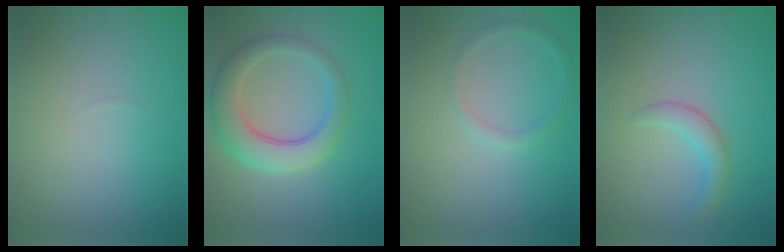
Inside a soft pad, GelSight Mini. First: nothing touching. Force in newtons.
{"total": 5.4, "press": 5.4, "slide": 0.3}
{"total": 1.3, "press": 1.3, "slide": 0.1}
{"total": 2.4, "press": 2.4, "slide": 0.0}